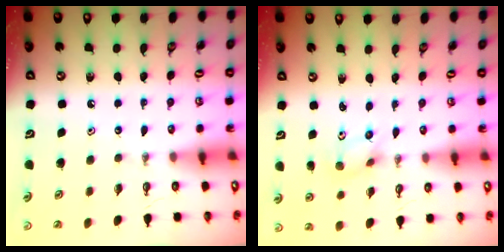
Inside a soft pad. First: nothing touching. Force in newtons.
{"total": 2.8, "press": 2.6, "slide": 1.1}